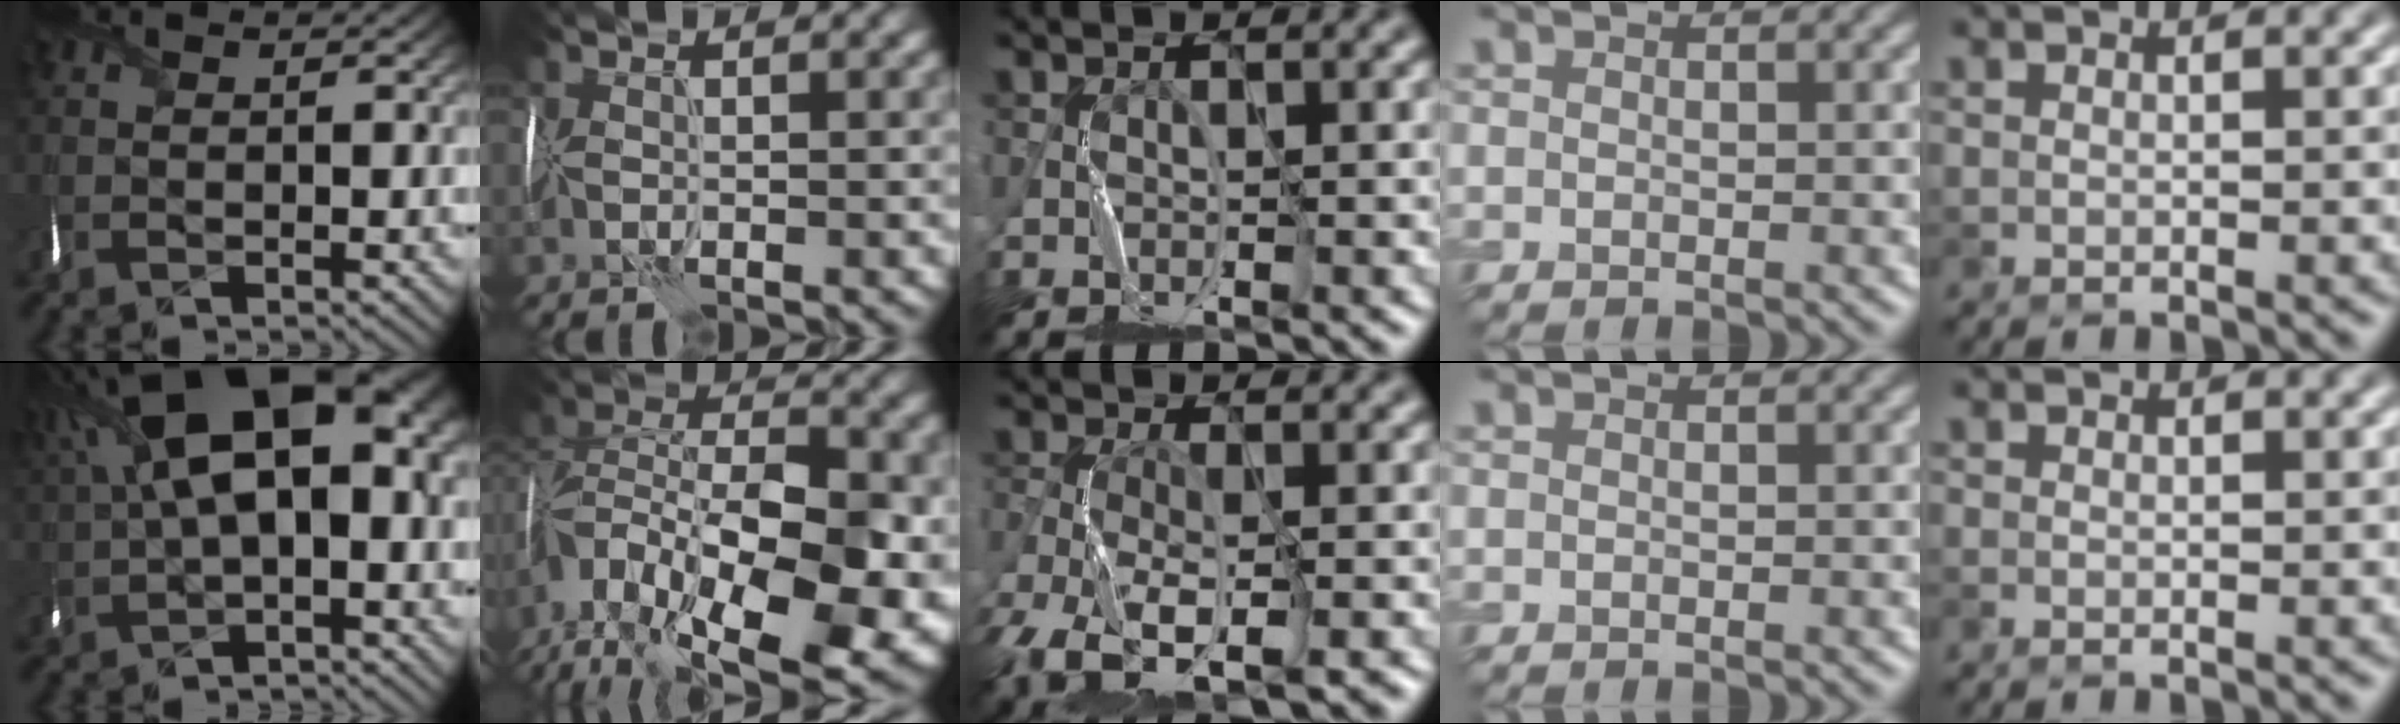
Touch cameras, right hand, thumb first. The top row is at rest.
{"thumb": {"total": 18.8, "force": [4.7, 9.4, 15.6], "torque": [-0.288, 0.026, 0.091]}, "index": {"total": 18.6, "force": [-8.4, 10.4, 12.8], "torque": [-0.232, -0.006, -0.127]}, "middle": {"total": 8.0, "force": [-4.5, 3.3, 5.8], "torque": [-0.128, -0.021, -0.087]}}